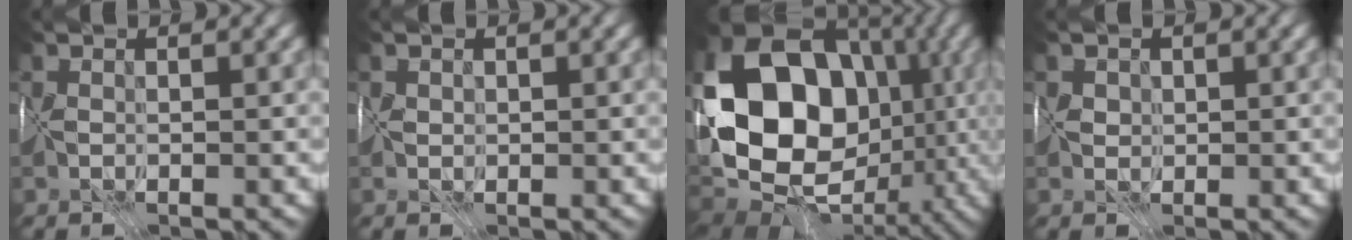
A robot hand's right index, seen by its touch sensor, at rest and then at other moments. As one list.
[{"total": 0.6, "force": [0.3, 0.5, -0.2], "torque": [0.005, 0.006, 0.000]}, {"total": 16.2, "force": [0.9, 12.5, 10.4], "torque": [-0.195, -0.005, 0.017]}, {"total": 1.1, "force": [0.6, 1.0, 0.0], "torque": [0.011, 0.018, 0.000]}]